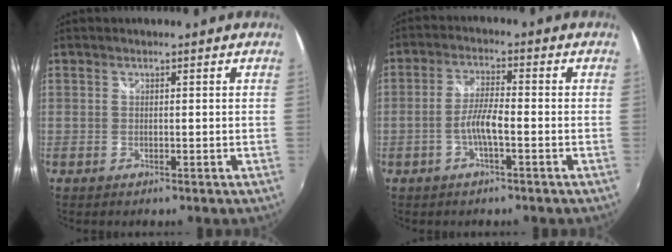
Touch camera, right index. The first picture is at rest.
{"total": 4.8, "force": [-1.8, 0.6, 4.4], "torque": [-0.091, 0.006, -0.036]}